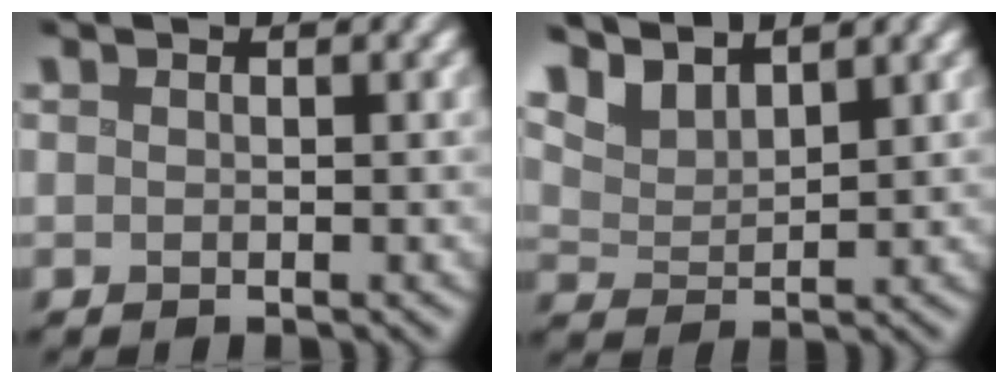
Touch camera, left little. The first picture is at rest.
{"total": 4.3, "force": [3.9, 1.0, 1.5], "torque": [-0.044, 0.005, 0.075]}